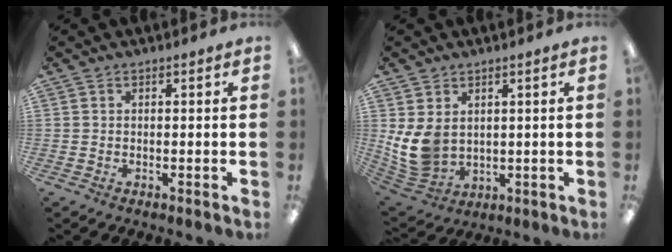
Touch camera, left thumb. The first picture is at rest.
{"total": 10.2, "force": [1.5, 7.7, 6.6], "torque": [-0.157, -0.009, 0.033]}